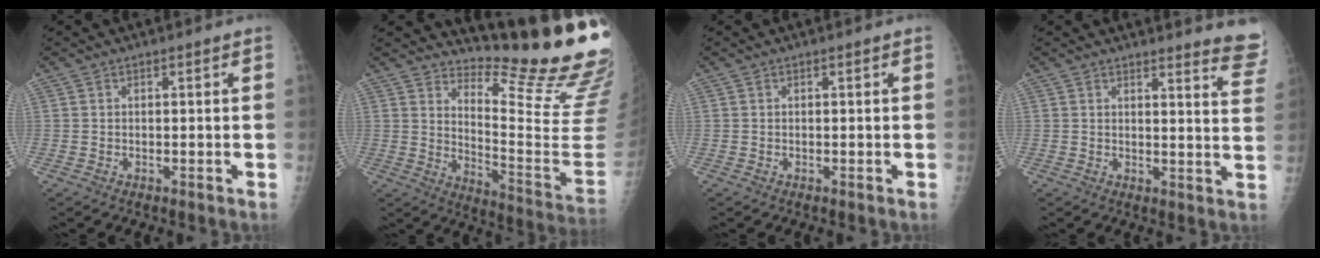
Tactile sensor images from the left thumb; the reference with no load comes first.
{"total": 20.8, "force": [18.0, 2.4, 10.1], "torque": [-0.117, -0.202, 0.237]}
{"total": 0.0}
{"total": 9.2, "force": [9.1, 0.0, 1.2], "torque": [0.008, -0.111, 0.076]}